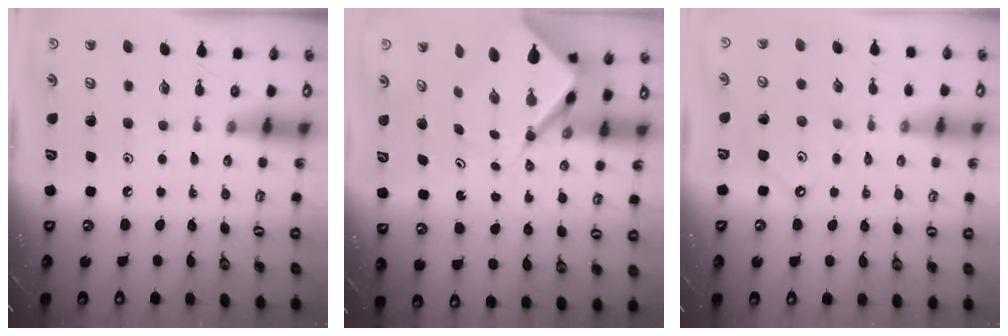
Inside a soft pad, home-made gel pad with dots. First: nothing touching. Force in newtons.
{"total": 6.9, "press": 6.9, "slide": 0.7}
{"total": 4.1, "press": 4.1, "slide": 0.6}